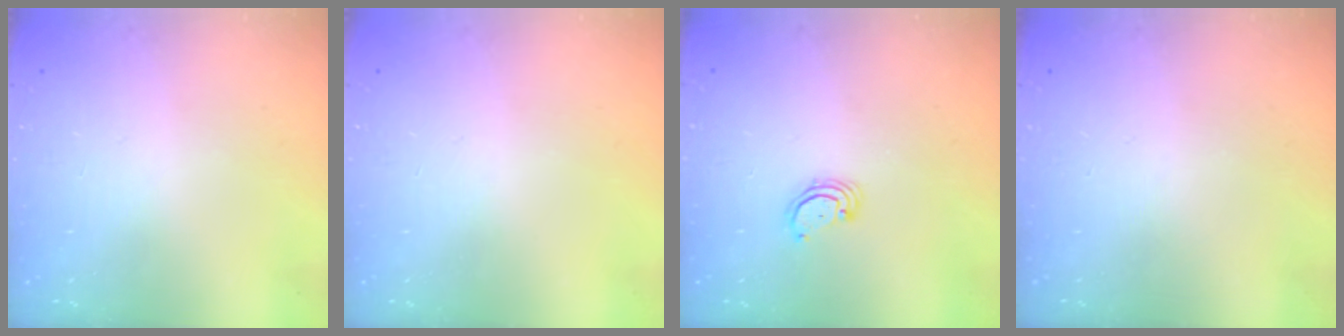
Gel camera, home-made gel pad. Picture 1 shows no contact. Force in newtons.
{"total": 0.0}
{"total": 2.3, "press": 2.3, "slide": 0.2}
{"total": 0.0}